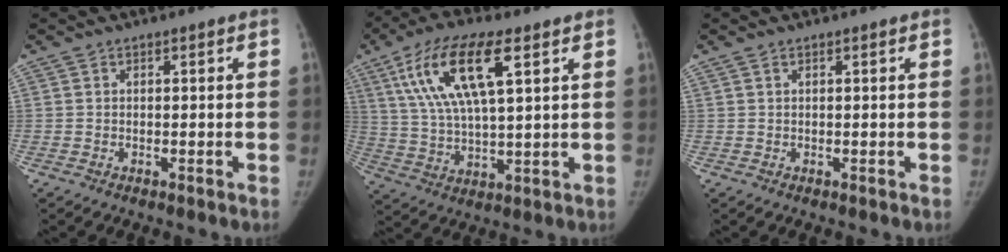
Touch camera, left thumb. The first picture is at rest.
{"total": 16.0, "force": [6.6, 5.2, 13.5], "torque": [-0.258, -0.012, 0.123]}
{"total": 0.6, "force": [0.4, 0.2, 0.4], "torque": [-0.012, 0.007, 0.008]}